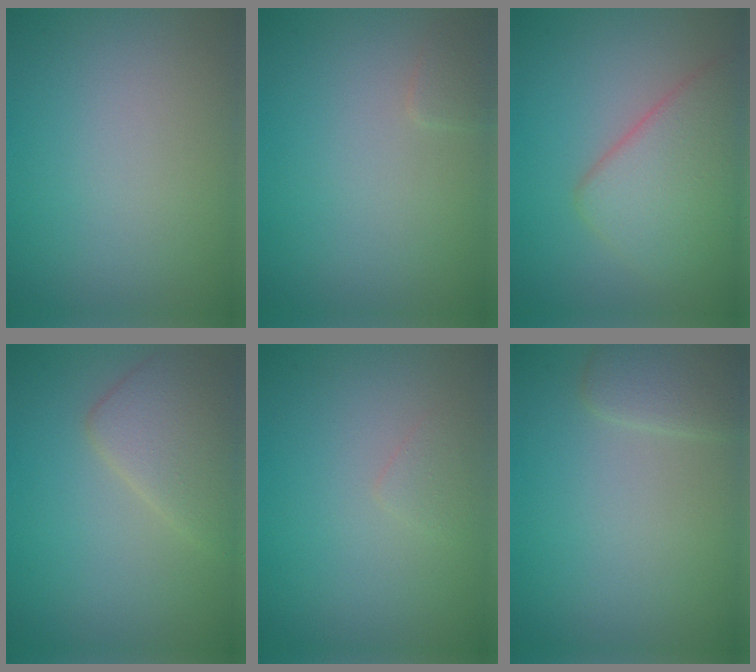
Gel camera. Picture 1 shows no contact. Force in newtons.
{"total": 0.8, "press": 0.8, "slide": 0.1}
{"total": 5.5, "press": 5.5, "slide": 0.2}
{"total": 3.8, "press": 3.7, "slide": 0.3}
{"total": 0.8, "press": 0.8, "slide": 0.0}
{"total": 2.1, "press": 2.1, "slide": 0.1}